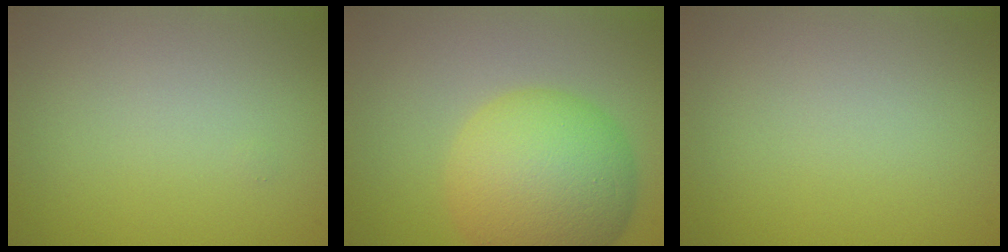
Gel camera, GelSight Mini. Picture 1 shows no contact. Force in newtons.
{"total": 9.7, "press": 9.7, "slide": 0.2}
{"total": 0.0}